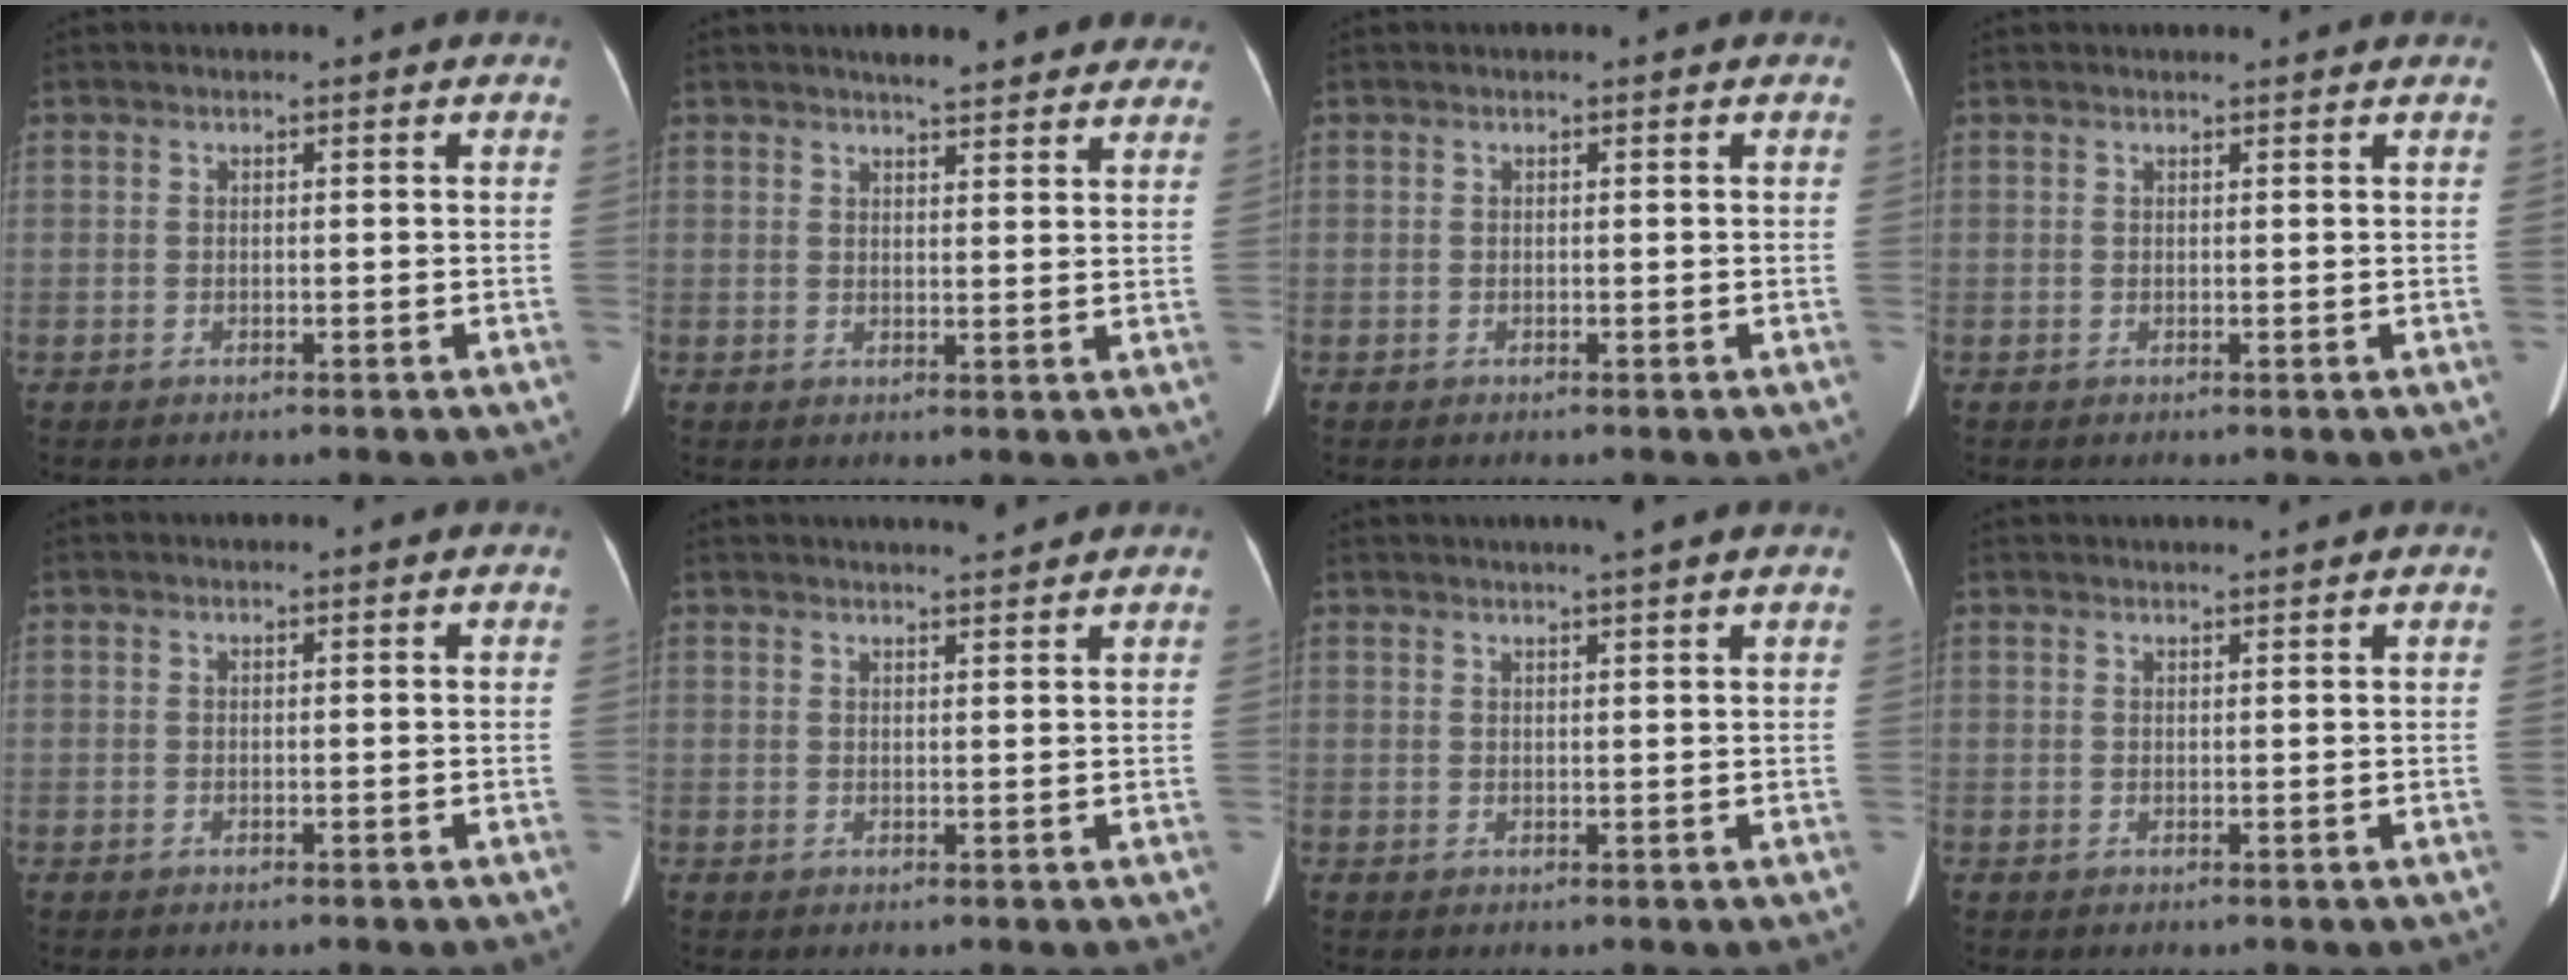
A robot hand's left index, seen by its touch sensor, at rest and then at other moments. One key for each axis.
{"total": 9.3, "fx": 8.1, "fy": 1.9, "fz": 4.2, "tx": -0.038, "ty": 0.006, "tz": 0.085}
{"total": 0.0}
{"total": 2.7, "fx": 2.6, "fy": 0.0, "fz": 0.6, "tx": -0.012, "ty": 0.016, "tz": 0.031}
{"total": 0.0}
{"total": 4.6, "fx": 4.3, "fy": -0.3, "fz": 1.4, "tx": -0.021, "ty": 0.009, "tz": 0.058}
{"total": 4.9, "fx": 4.1, "fy": -0.8, "fz": 2.5, "tx": -0.037, "ty": 0.016, "tz": 0.056}
{"total": 3.4, "fx": 3.2, "fy": -0.5, "fz": 1.2, "tx": -0.014, "ty": 0.019, "tz": 0.046}